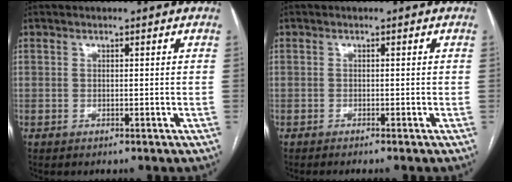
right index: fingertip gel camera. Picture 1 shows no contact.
{"total": 1.1, "force": [-0.9, -0.3, 0.5], "torque": [-0.010, 0.002, -0.016]}